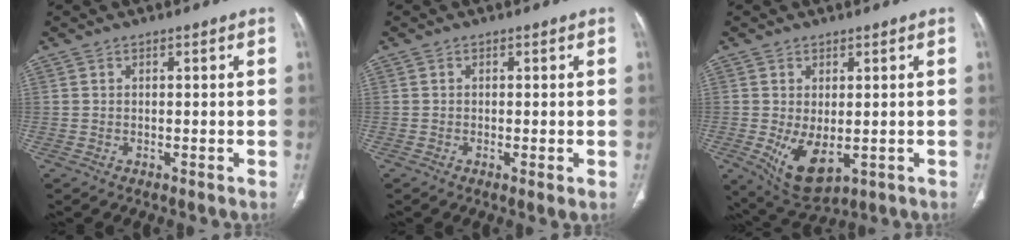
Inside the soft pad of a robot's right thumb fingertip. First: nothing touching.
{"total": 1.4, "force": [-0.3, 0.1, 1.4], "torque": [-0.034, -0.008, -0.007]}
{"total": 8.1, "force": [-1.4, 4.4, 6.7], "torque": [-0.112, -0.016, -0.003]}